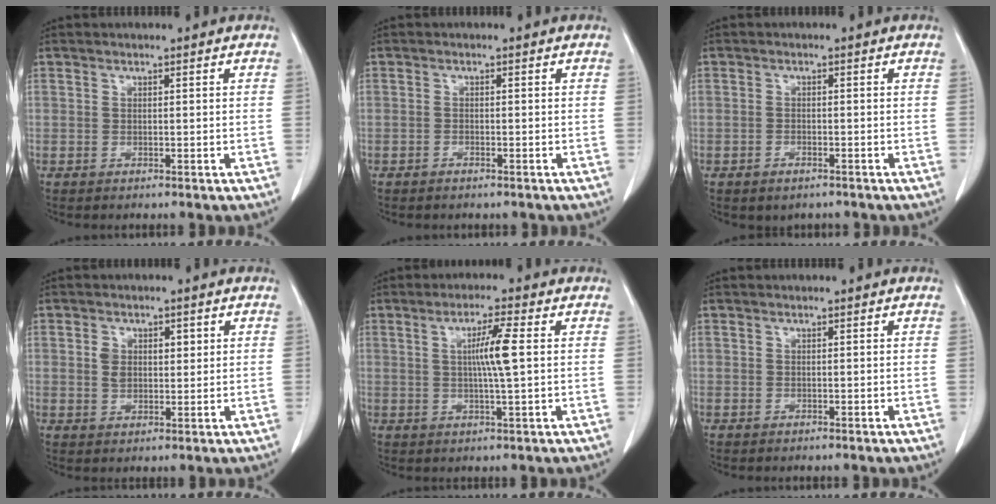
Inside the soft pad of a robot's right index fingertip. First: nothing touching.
{"total": 1.3, "force": [-1.1, 0.5, 0.4], "torque": [-0.009, 0.000, -0.013]}
{"total": 2.1, "force": [-1.5, 1.1, 1.0], "torque": [-0.020, -0.001, -0.016]}
{"total": 4.0, "force": [1.0, 2.8, 2.7], "torque": [-0.046, 0.012, 0.021]}
{"total": 5.7, "force": [0.8, -0.4, 5.6], "torque": [-0.100, -0.003, 0.016]}
{"total": 0.0}